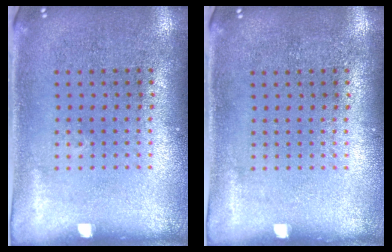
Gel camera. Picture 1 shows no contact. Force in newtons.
{"total": 0.0}